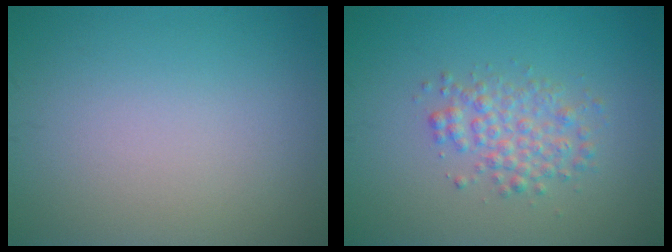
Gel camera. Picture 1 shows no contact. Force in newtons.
{"total": 2.8, "press": 2.8, "slide": 0.0}